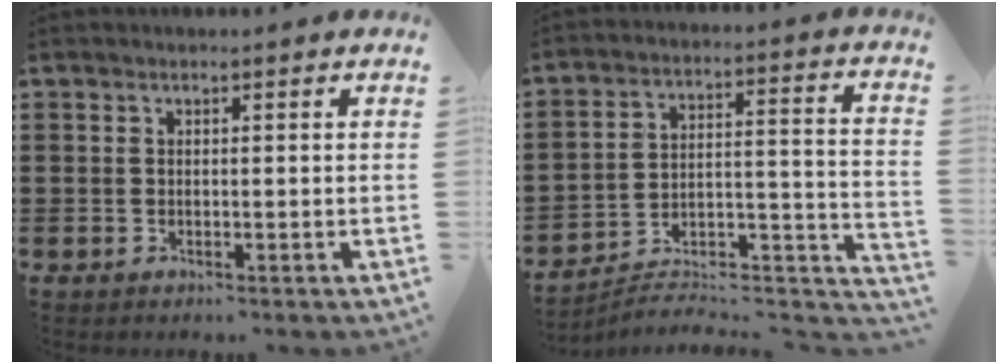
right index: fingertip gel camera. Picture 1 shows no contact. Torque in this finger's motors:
{"motor_torque": [-0.86, 0.26, -1.05, -0.21]}